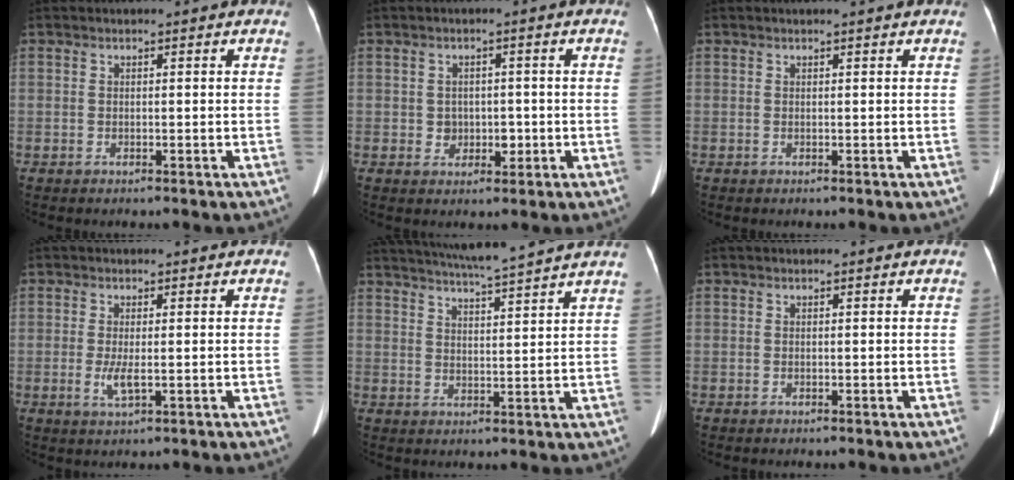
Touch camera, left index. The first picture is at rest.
{"total": 3.0, "force": [-0.4, 2.5, 1.5], "torque": [-0.021, 0.008, 0.001]}
{"total": 1.2, "force": [1.0, -0.1, 0.6], "torque": [-0.008, 0.010, 0.015]}
{"total": 2.6, "force": [-0.4, 0.6, 2.5], "torque": [-0.054, -0.006, -0.003]}
{"total": 12.6, "force": [11.3, -1.4, 5.4], "torque": [-0.097, 0.003, 0.157]}
{"total": 0.0}